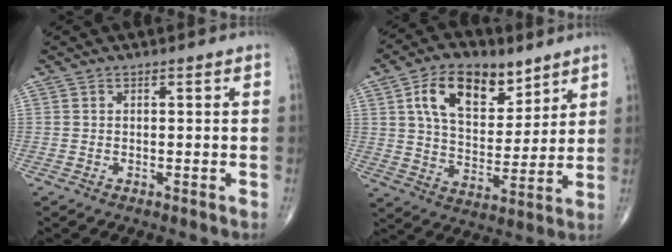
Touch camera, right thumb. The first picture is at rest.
{"total": 15.3, "force": [7.6, 8.9, 9.8], "torque": [-0.131, -0.032, 0.139]}